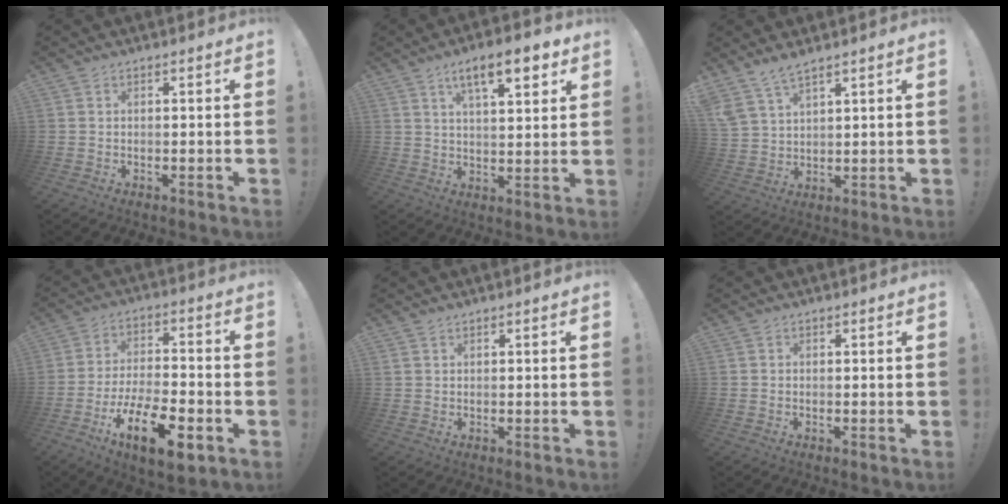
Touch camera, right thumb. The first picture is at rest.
{"total": 11.5, "force": [6.2, 3.5, 9.0], "torque": [-0.130, -0.021, 0.097]}
{"total": 6.7, "force": [5.8, 1.9, 2.9], "torque": [-0.074, -0.024, 0.115]}
{"total": 16.9, "force": [-8.1, 6.3, 13.4], "torque": [-0.225, 0.041, -0.128]}
{"total": 1.1, "force": [0.9, 0.4, 0.4], "torque": [-0.006, -0.003, 0.017]}
{"total": 0.0}